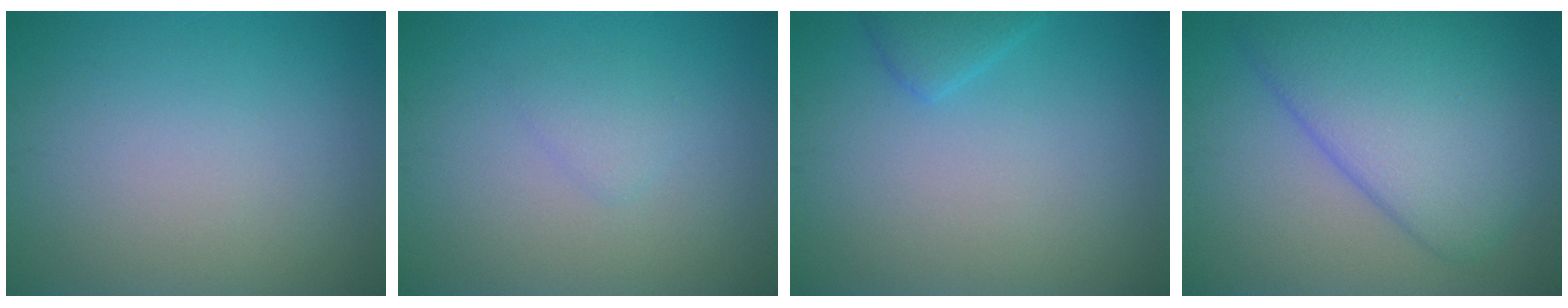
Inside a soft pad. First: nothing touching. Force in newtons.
{"total": 1.2, "press": 1.2, "slide": 0.1}
{"total": 1.7, "press": 1.7, "slide": 0.1}
{"total": 9.0, "press": 8.9, "slide": 0.5}